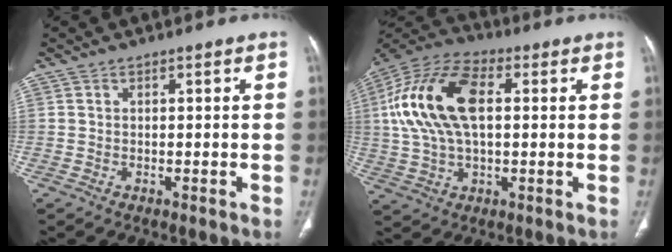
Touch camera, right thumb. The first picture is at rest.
{"total": 18.8, "force": [3.0, 10.3, 15.4], "torque": [-0.310, 0.023, 0.051]}